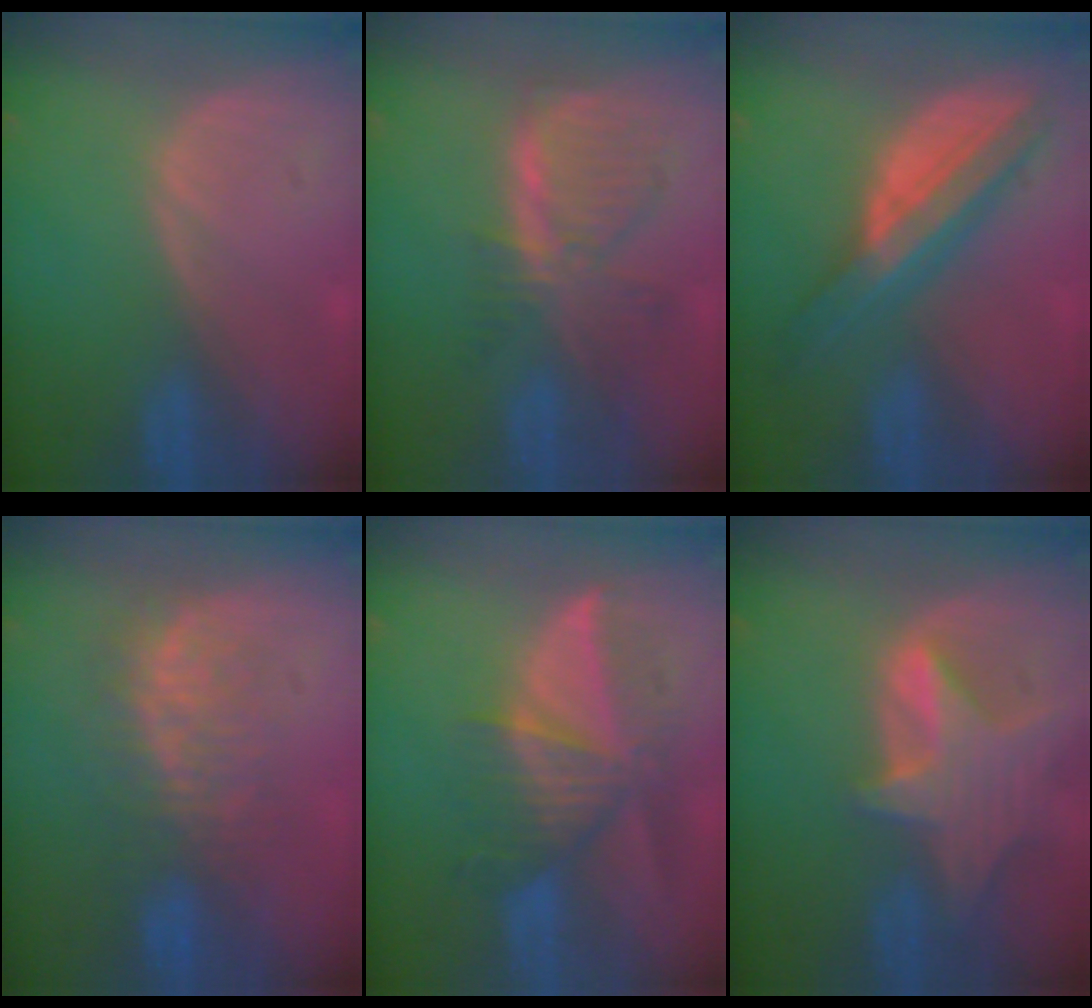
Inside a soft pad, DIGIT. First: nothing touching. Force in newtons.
{"total": 7.5, "press": 6.8, "slide": 3.1}
{"total": 8.6, "press": 8.6, "slide": 0.5}
{"total": 7.8, "press": 7.5, "slide": 2.1}
{"total": 8.4, "press": 7.9, "slide": 3.0}
{"total": 8.4, "press": 7.6, "slide": 3.5}